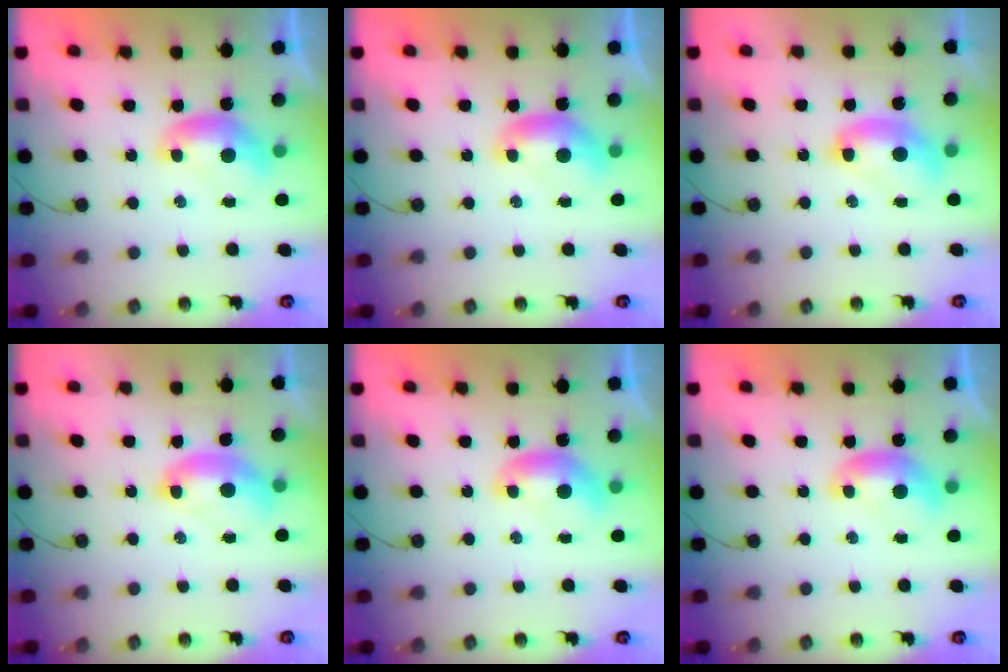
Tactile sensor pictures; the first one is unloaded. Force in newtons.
{"total": 0.0}
{"total": 2.7, "press": 2.7, "slide": 0.1}
{"total": 2.9, "press": 2.9, "slide": 0.6}
{"total": 0.0}
{"total": 0.0}